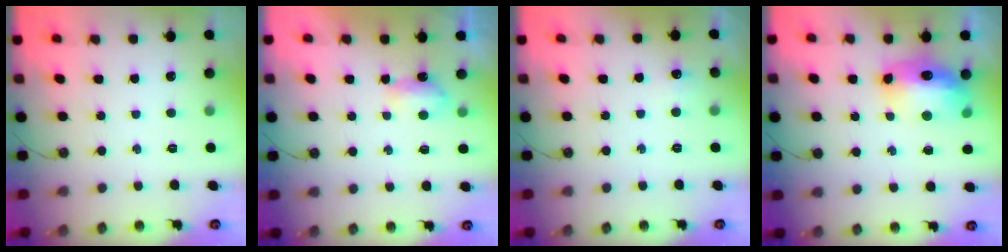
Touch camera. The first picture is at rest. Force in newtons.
{"total": 3.8, "press": 3.8, "slide": 0.5}
{"total": 4.9, "press": 4.9, "slide": 0.7}
{"total": 13.6, "press": 13.5, "slide": 1.3}